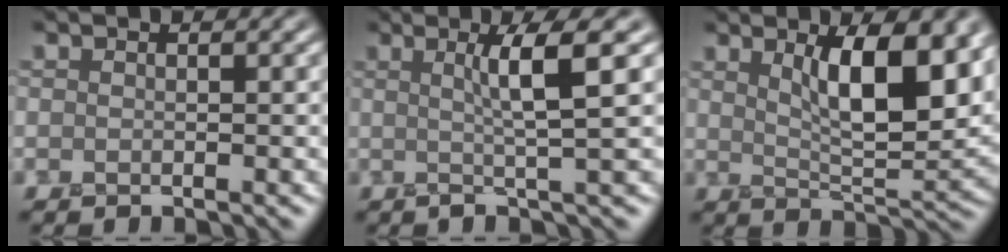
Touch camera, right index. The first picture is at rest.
{"total": 4.4, "force": [1.1, 0.4, 4.2], "torque": [-0.062, 0.007, 0.011]}
{"total": 7.5, "force": [3.0, 2.2, 6.5], "torque": [-0.101, -0.006, 0.052]}